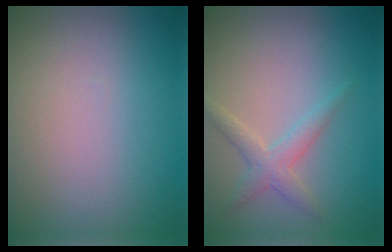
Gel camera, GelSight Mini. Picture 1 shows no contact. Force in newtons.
{"total": 2.1, "press": 2.1, "slide": 0.1}